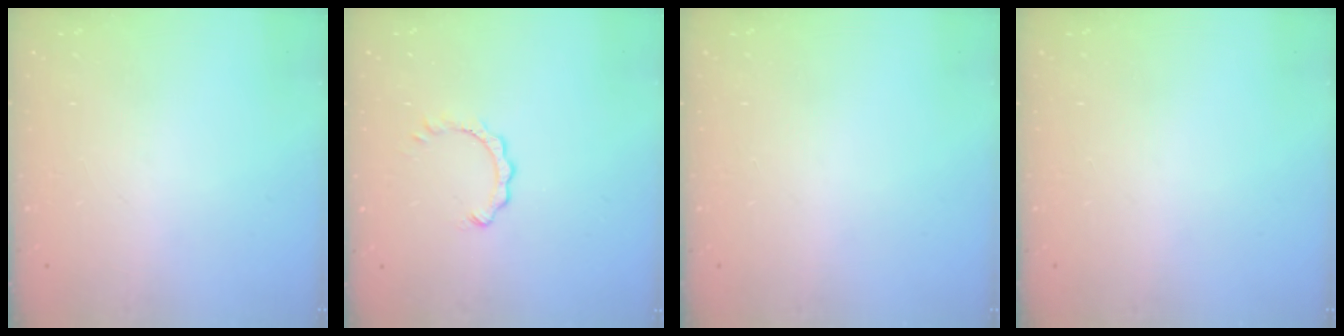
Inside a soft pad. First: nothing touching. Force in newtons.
{"total": 1.1, "press": 1.1, "slide": 0.1}
{"total": 0.0}
{"total": 0.0}